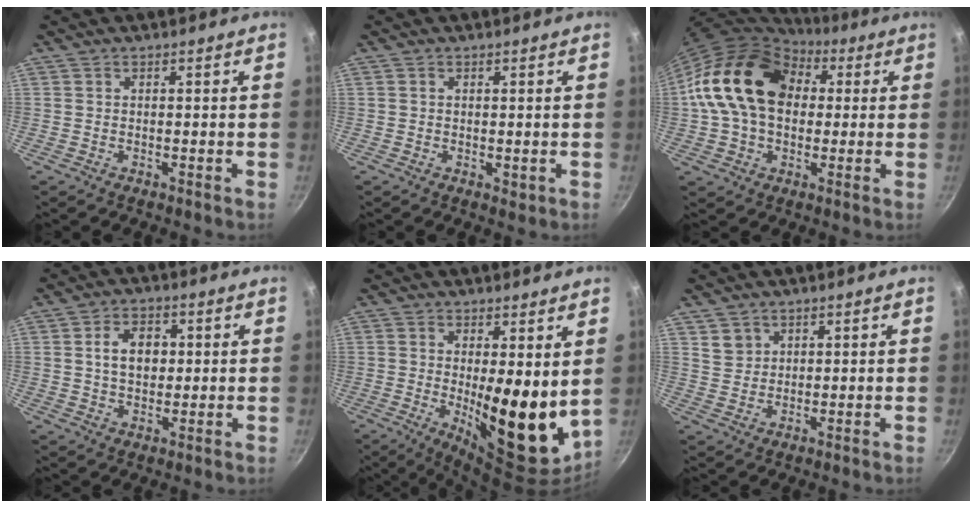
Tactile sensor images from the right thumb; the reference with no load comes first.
{"total": 1.5, "force": [0.0, 1.1, 1.1], "torque": [-0.012, -0.002, 0.000]}
{"total": 19.2, "force": [3.3, 13.9, 12.8], "torque": [-0.199, 0.027, 0.043]}
{"total": 7.0, "force": [1.0, 5.0, 4.8], "torque": [-0.058, 0.006, 0.013]}
{"total": 14.4, "force": [0.8, 5.2, 13.4], "torque": [-0.160, -0.039, 0.020]}
{"total": 3.2, "force": [1.7, 2.6, 0.8], "torque": [0.004, 0.001, 0.035]}